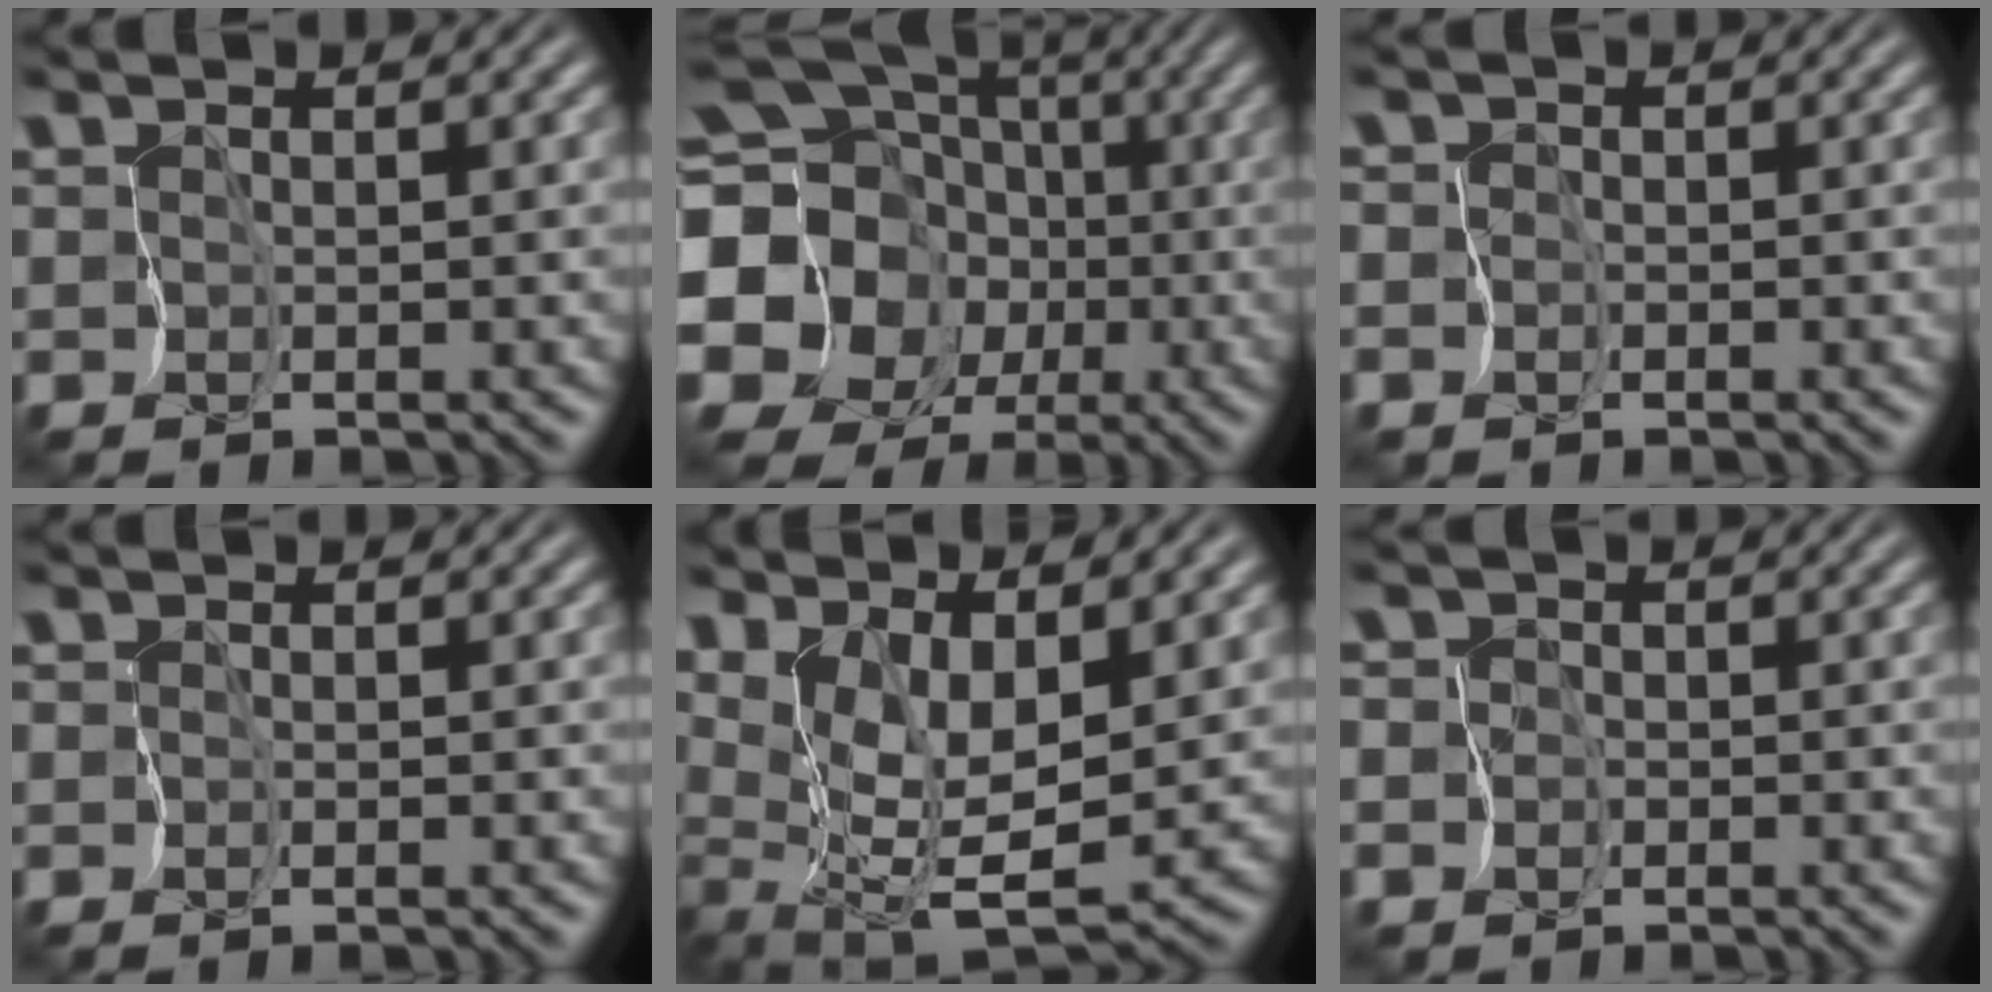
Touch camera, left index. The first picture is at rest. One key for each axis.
{"total": 21.7, "fx": -2.8, "fy": 20.0, "fz": 8.0, "tx": -0.169, "ty": 0.005, "tz": -0.106}
{"total": 2.2, "fx": -0.6, "fy": 2.1, "fz": 0.1, "tx": 0.013, "ty": 0.009, "tz": -0.030}
{"total": 0.0}
{"total": 6.8, "fx": 2.3, "fy": 2.8, "fz": 5.8, "tx": -0.111, "ty": -0.012, "tz": 0.050}
{"total": 3.1, "fx": -0.9, "fy": 2.9, "fz": 0.2, "tx": 0.013, "ty": 0.009, "tz": -0.043}